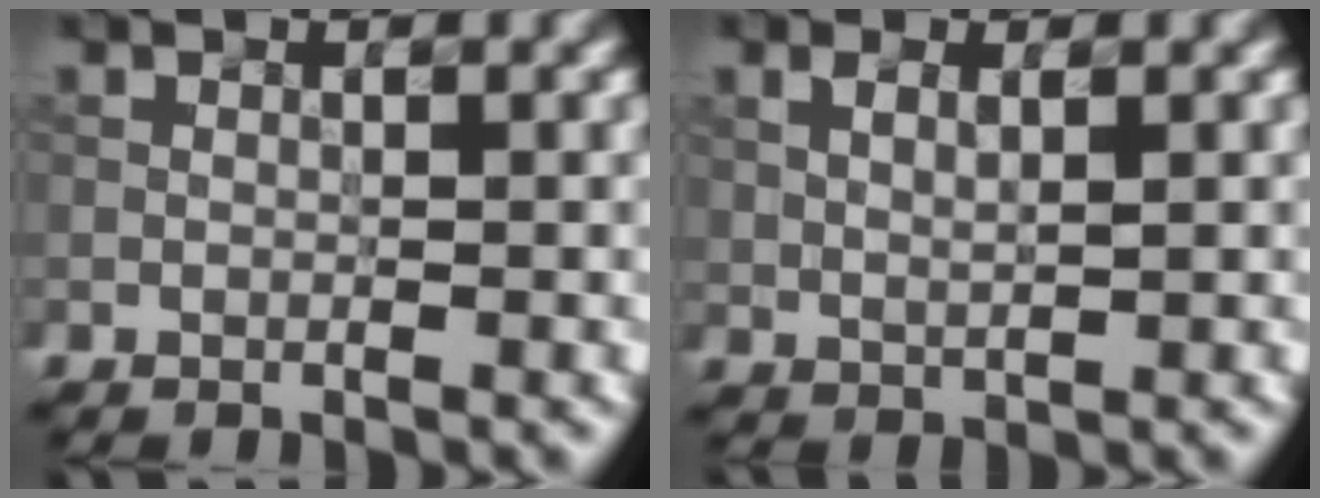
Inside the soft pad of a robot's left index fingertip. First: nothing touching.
{"total": 1.1, "force": [0.8, 0.3, 0.6], "torque": [-0.025, 0.004, 0.026]}